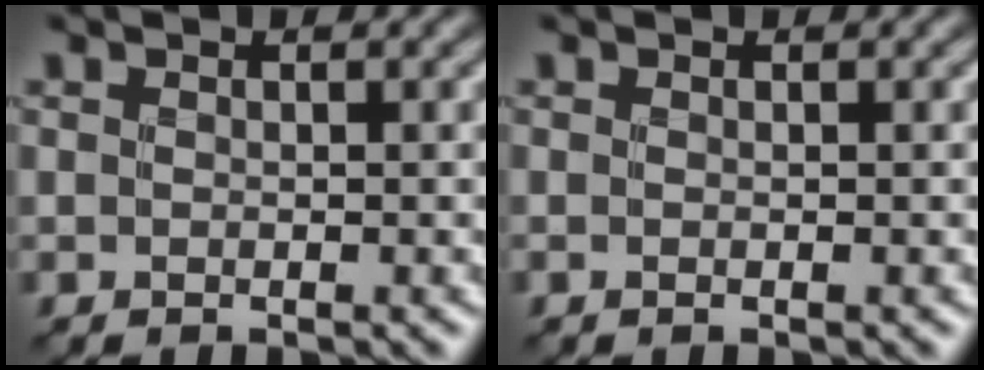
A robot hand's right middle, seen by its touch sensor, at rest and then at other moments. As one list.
[{"total": 0.0}]